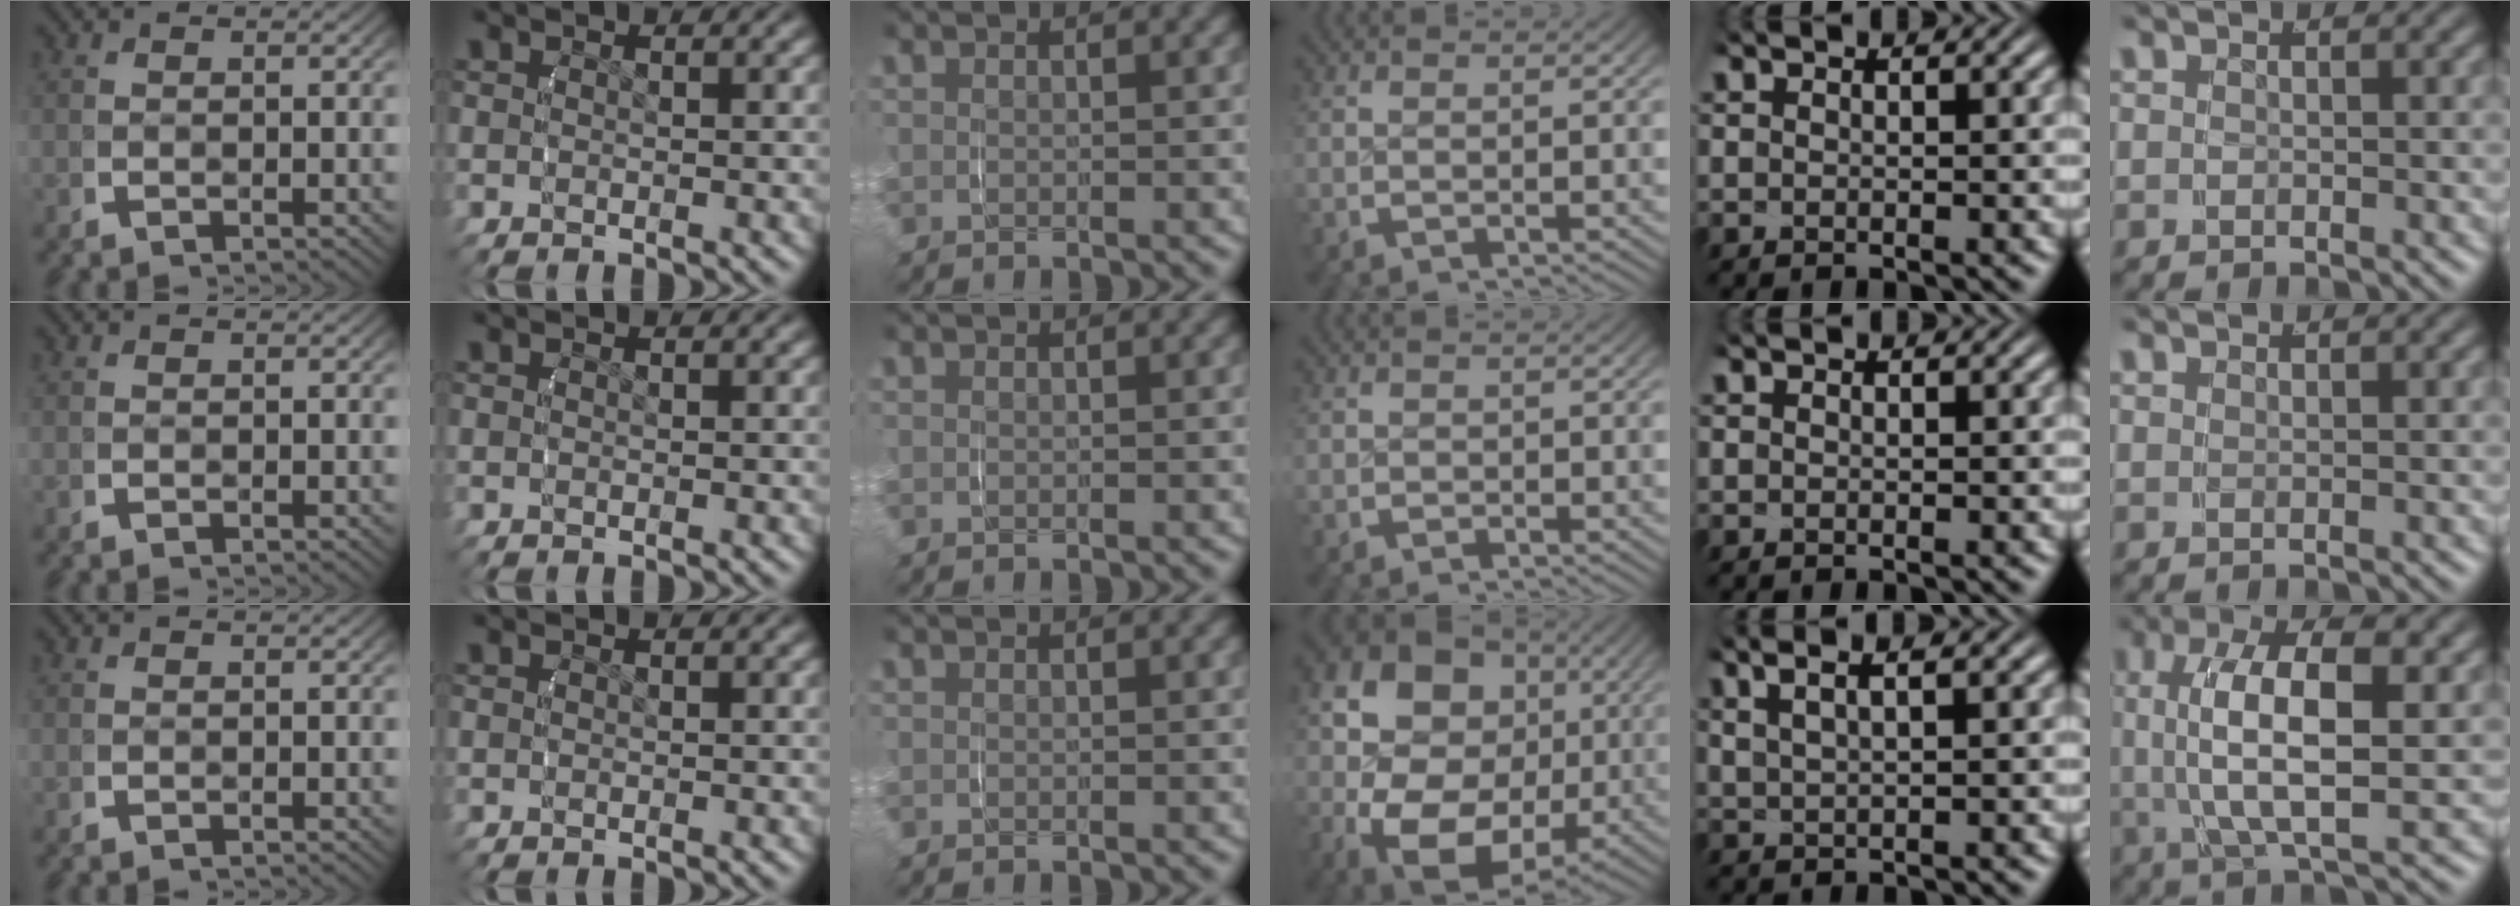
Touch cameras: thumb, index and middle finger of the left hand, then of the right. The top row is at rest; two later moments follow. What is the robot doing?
{"motion": "grasp_and_lifting", "object": "towel"}